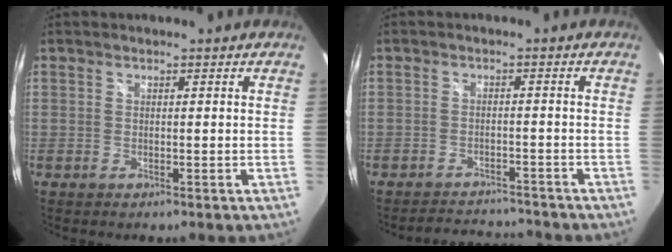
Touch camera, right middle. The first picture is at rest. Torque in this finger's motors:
{"motor_torque": [0.07, -0.43, 0.04, 0.01]}